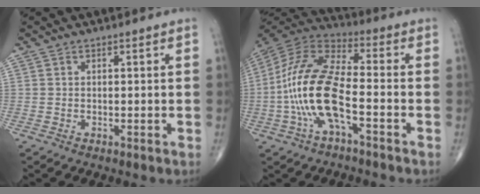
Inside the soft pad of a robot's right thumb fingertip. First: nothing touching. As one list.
[{"total": 16.3, "force": [-4.2, 6.0, 14.6], "torque": [-0.313, 0.037, -0.085]}]